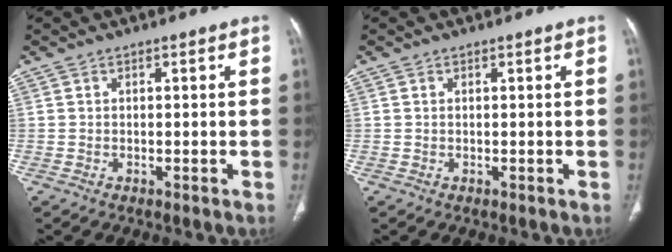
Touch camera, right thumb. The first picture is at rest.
{"total": 0.0}